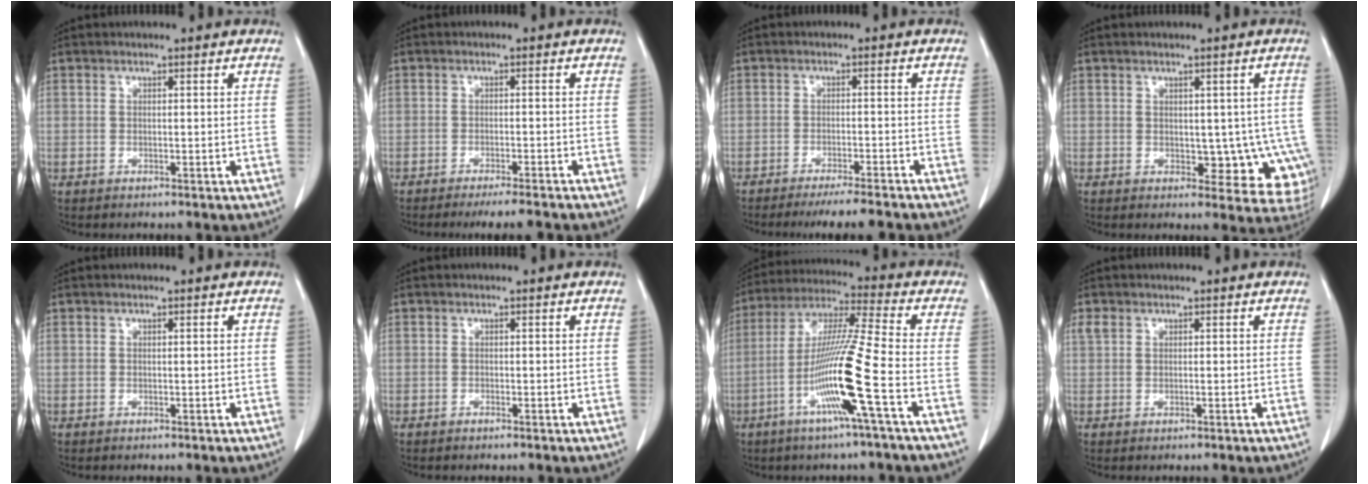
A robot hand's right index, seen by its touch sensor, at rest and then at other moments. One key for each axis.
{"total": 6.4, "fx": -5.7, "fy": -0.2, "fz": 2.9, "tx": -0.023, "ty": -0.012, "tz": -0.081}
{"total": 8.9, "fx": -8.0, "fy": -0.6, "fz": 3.7, "tx": -0.033, "ty": -0.020, "tz": -0.114}
{"total": 8.2, "fx": -1.5, "fy": 5.1, "fz": 6.2, "tx": -0.043, "ty": 0.010, "tz": -0.009}
{"total": 0.0}
{"total": 0.0}
{"total": 14.5, "fx": -4.9, "fy": -1.6, "fz": 13.6, "tx": -0.270, "ty": -0.011, "tz": -0.102}
{"total": 1.6, "fx": 0.6, "fy": 1.0, "fz": 1.0, "tx": -0.033, "ty": 0.013, "tz": 0.017}